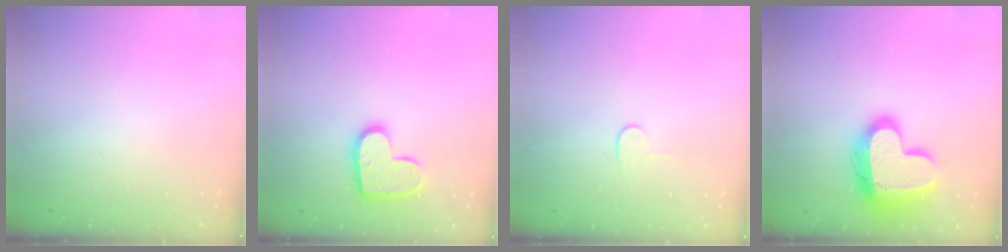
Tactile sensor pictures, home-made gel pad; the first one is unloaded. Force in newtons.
{"total": 13.8, "press": 13.8, "slide": 0.7}
{"total": 3.7, "press": 3.7, "slide": 0.4}
{"total": 18.9, "press": 18.8, "slide": 1.5}